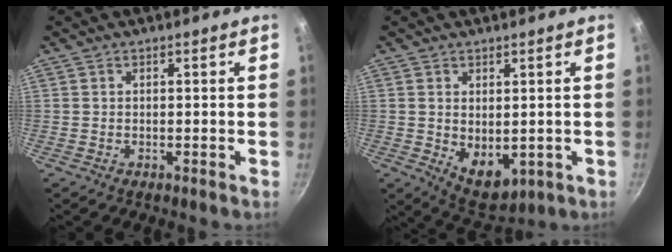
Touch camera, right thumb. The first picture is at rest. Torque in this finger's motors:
{"motor_torque": [-0.40, 0.31, 0.82, -0.10, 0.00]}